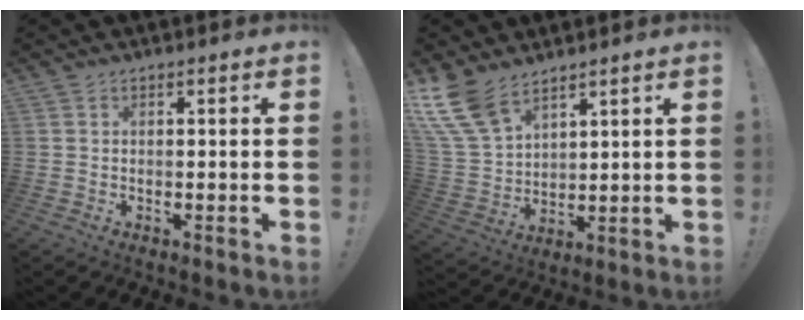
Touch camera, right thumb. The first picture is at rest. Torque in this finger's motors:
{"motor_torque": [0.06, 0.32, 0.89, 0.85, 0.07]}